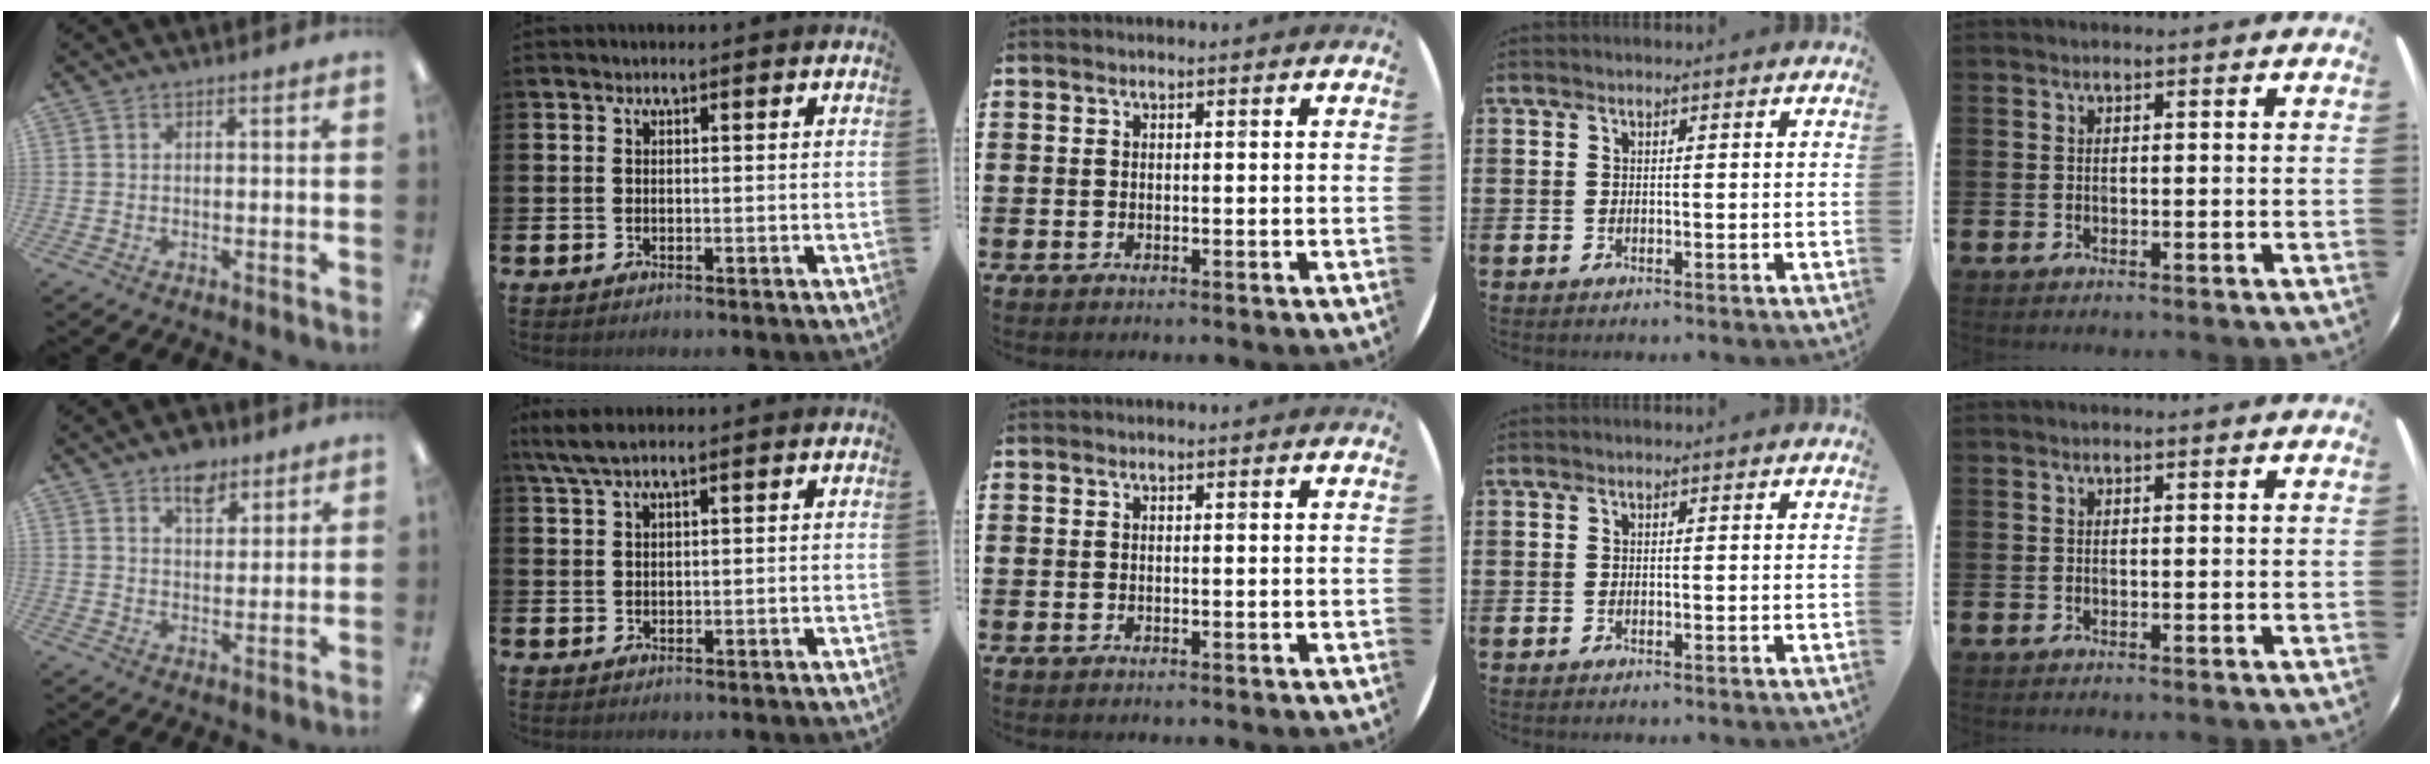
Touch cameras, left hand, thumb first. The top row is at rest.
{"thumb": {"total": 6.8, "force": [4.9, 3.7, 2.9], "torque": [-0.023, -0.025, 0.082]}, "index": {"total": 3.1, "force": [2.2, 0.4, 2.2], "torque": [-0.052, 0.001, 0.041]}}